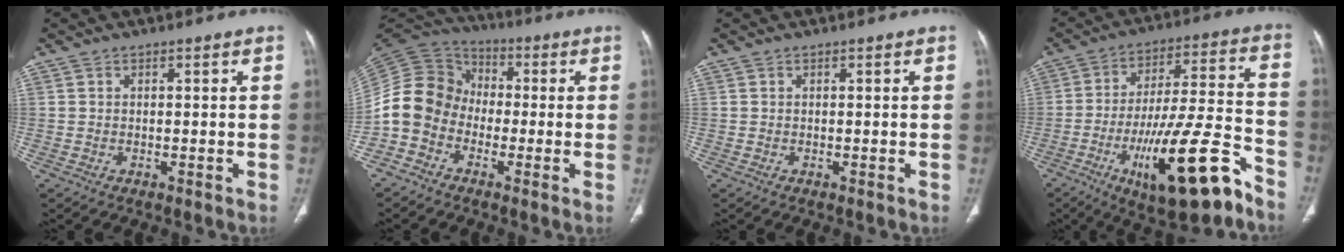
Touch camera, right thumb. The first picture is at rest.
{"total": 11.8, "force": [-3.6, 10.0, 5.3], "torque": [-0.099, 0.052, -0.084]}
{"total": 0.0}
{"total": 22.4, "force": [-11.6, 6.0, 18.2], "torque": [-0.288, 0.058, -0.179]}